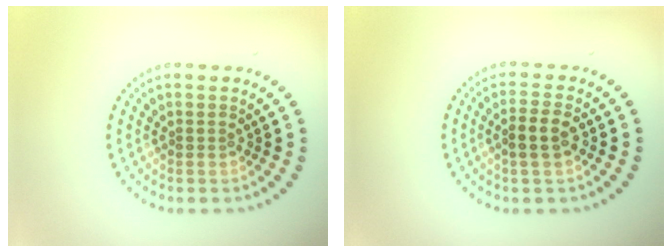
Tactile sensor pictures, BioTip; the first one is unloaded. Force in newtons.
{"total": 2.4, "press": 2.3, "slide": 0.7}